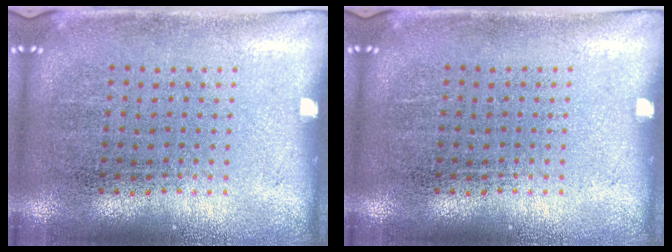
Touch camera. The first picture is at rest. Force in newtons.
{"total": 0.0}